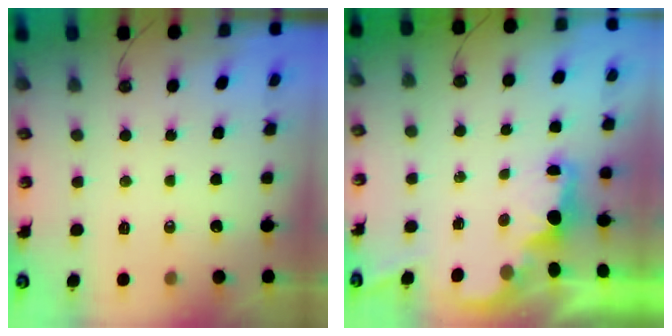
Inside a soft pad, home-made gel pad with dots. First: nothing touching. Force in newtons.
{"total": 2.2, "press": 2.0, "slide": 0.8}